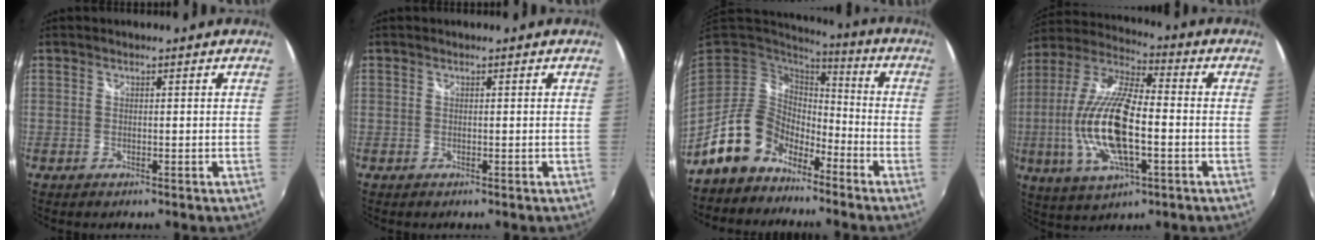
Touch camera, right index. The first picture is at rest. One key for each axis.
{"total": 0.0}
{"total": 12.4, "fx": -8.6, "fy": 7.8, "fz": 4.4, "tx": -0.096, "ty": 0.023, "tz": -0.150}
{"total": 18.9, "fx": -3.4, "fy": 6.5, "fz": 17.4, "tx": -0.353, "ty": -0.008, "tz": -0.067}